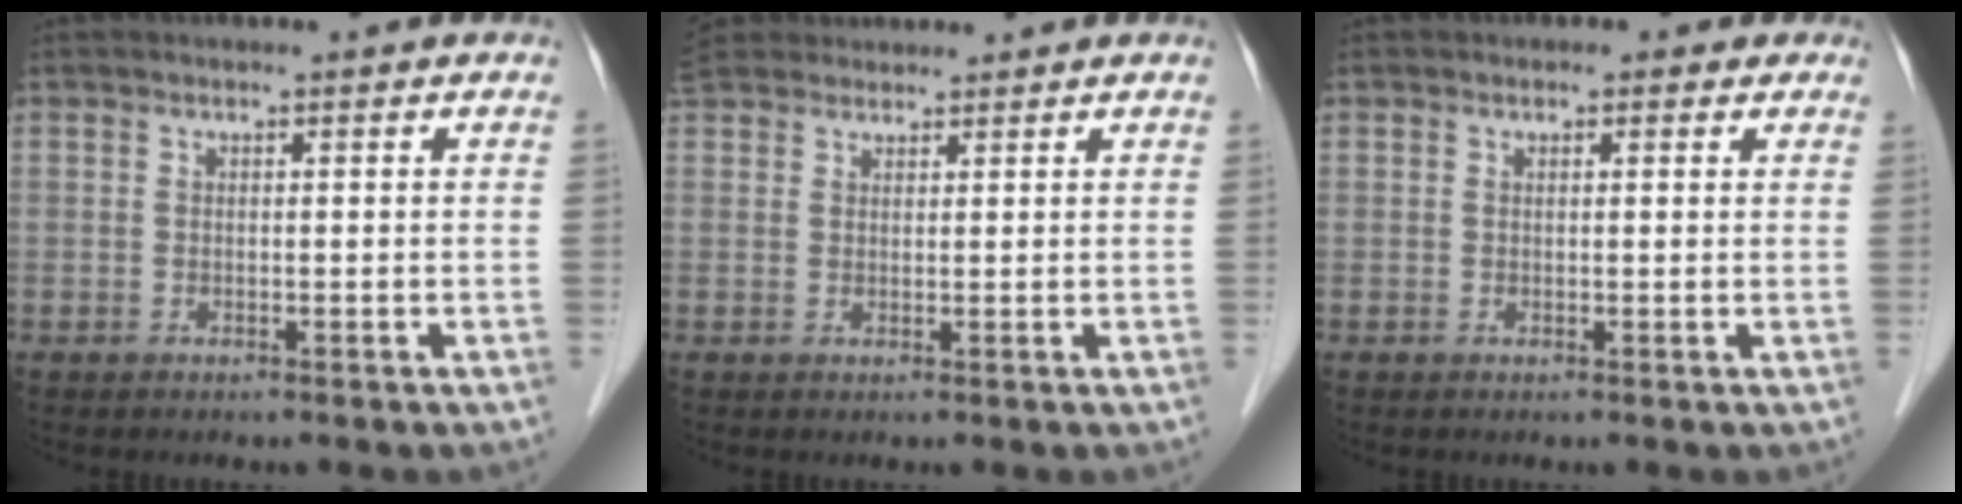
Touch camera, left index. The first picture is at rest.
{"total": 6.4, "force": [5.6, 2.9, 0.9], "torque": [-0.014, 0.037, 0.105]}
{"total": 1.6, "force": [0.8, 1.2, 0.6], "torque": [-0.004, 0.000, 0.004]}